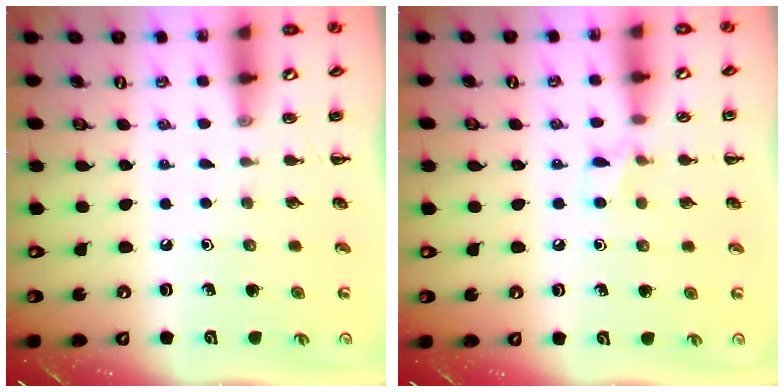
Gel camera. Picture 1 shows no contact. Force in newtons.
{"total": 4.8, "press": 4.5, "slide": 1.4}